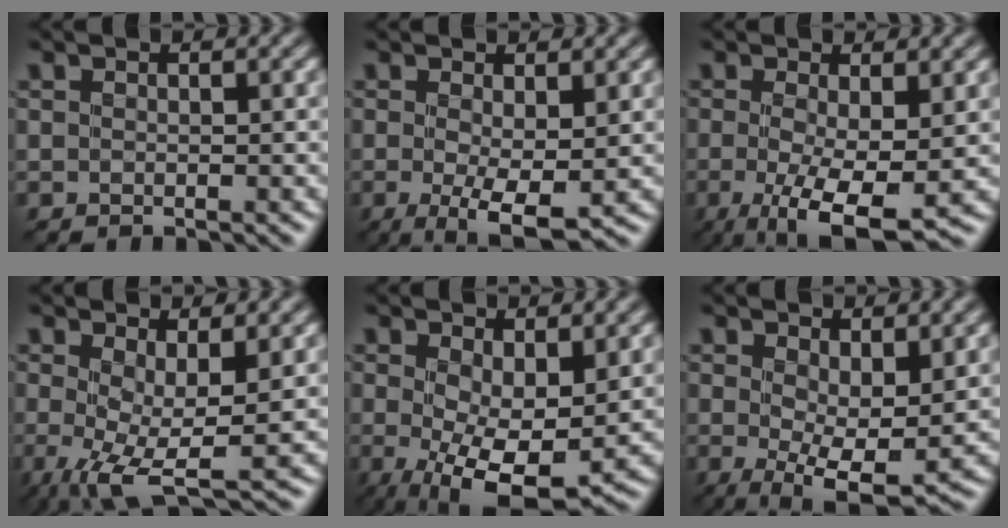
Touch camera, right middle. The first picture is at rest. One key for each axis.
{"total": 4.2, "fx": -0.5, "fy": 1.1, "fz": 4.0, "tx": -0.071, "ty": -0.013, "tz": -0.007}
{"total": 7.1, "fx": -1.5, "fy": 1.9, "fz": 6.6, "tx": -0.122, "ty": -0.021, "tz": -0.023}
{"total": 6.4, "fx": -0.5, "fy": 2.0, "fz": 6.1, "tx": -0.118, "ty": -0.012, "tz": -0.010}
{"total": 8.5, "fx": -0.9, "fy": 3.4, "fz": 7.7, "tx": -0.131, "ty": -0.015, "tz": -0.011}
{"total": 6.4, "fx": 0.5, "fy": 2.3, "fz": 5.9, "tx": -0.098, "ty": -0.015, "tz": 0.010}